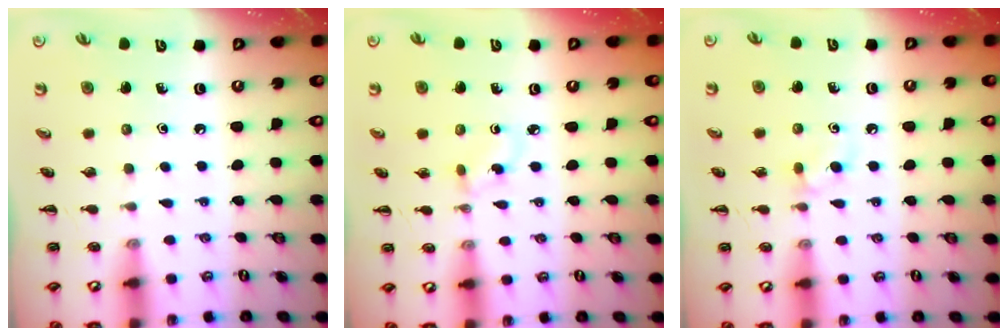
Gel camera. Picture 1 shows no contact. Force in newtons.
{"total": 2.6, "press": 2.3, "slide": 1.1}
{"total": 4.3, "press": 4.0, "slide": 1.5}